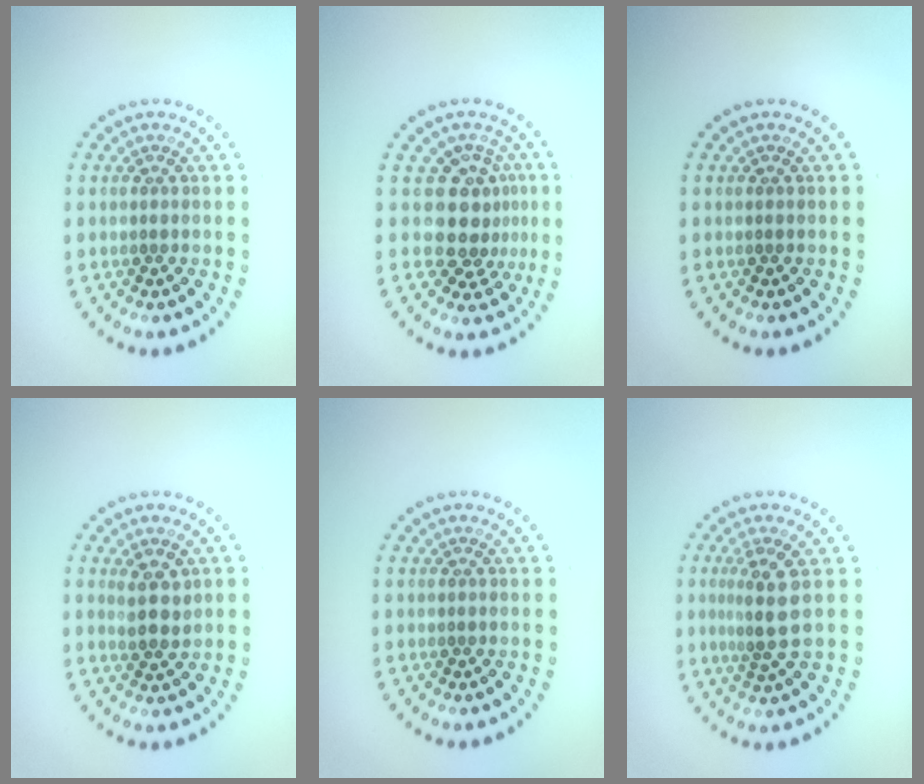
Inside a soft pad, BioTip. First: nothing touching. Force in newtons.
{"total": 3.9, "press": 3.0, "slide": 2.5}
{"total": 0.0}
{"total": 2.6, "press": 2.4, "slide": 0.9}
{"total": 0.0}
{"total": 2.9, "press": 2.5, "slide": 1.6}